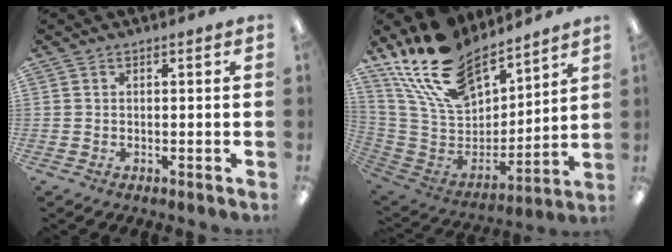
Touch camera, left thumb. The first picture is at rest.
{"total": 23.3, "force": [17.0, 11.3, 11.1], "torque": [-0.220, -0.096, 0.316]}